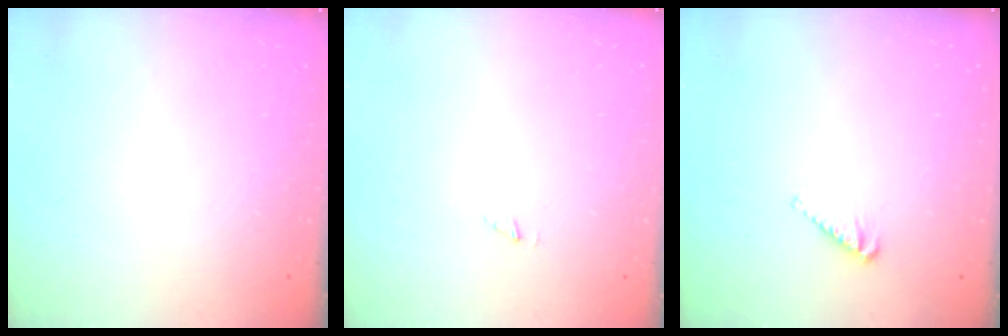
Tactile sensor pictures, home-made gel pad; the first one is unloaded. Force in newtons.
{"total": 0.9, "press": 0.9, "slide": 0.1}
{"total": 4.3, "press": 4.3, "slide": 0.2}